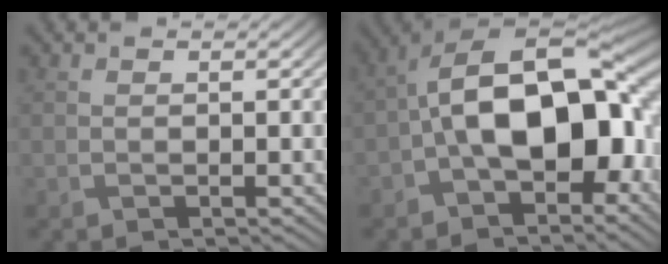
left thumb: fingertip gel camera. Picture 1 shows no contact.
{"total": 14.9, "force": [-2.0, 8.2, 12.3], "torque": [-0.197, 0.017, -0.048]}